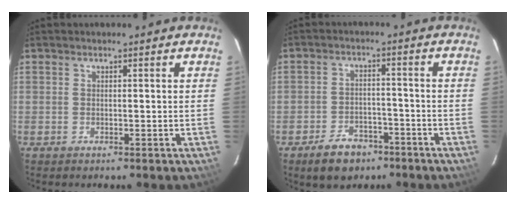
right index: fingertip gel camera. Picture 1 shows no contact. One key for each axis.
{"total": 7.9, "fx": -5.2, "fy": 5.0, "fz": 3.1, "tx": -0.078, "ty": 0.018, "tz": -0.069}